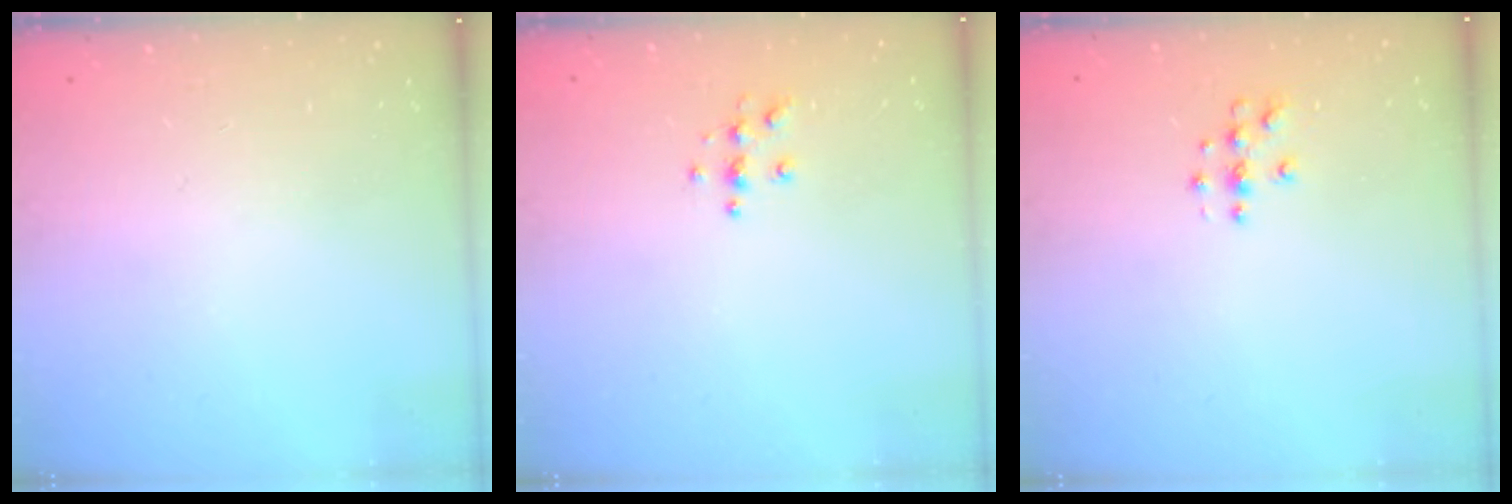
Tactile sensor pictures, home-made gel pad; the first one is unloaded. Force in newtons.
{"total": 4.4, "press": 4.4, "slide": 0.3}
{"total": 3.7, "press": 3.7, "slide": 0.2}